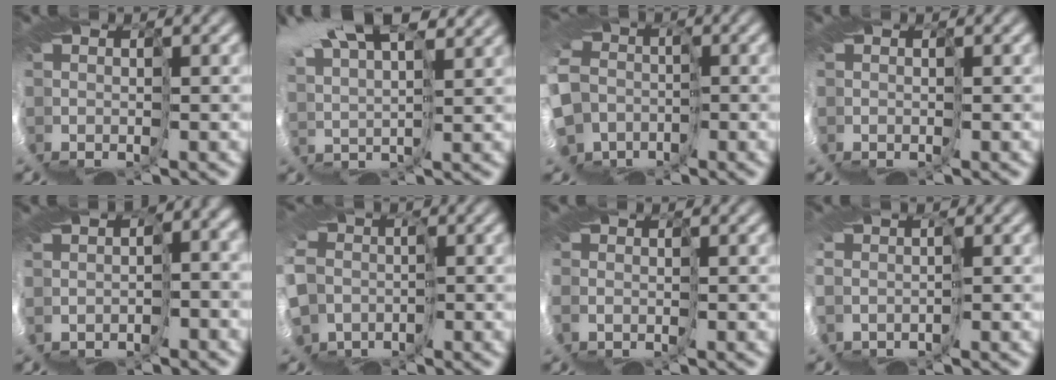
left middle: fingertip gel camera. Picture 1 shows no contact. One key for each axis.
{"total": 9.4, "fx": 8.6, "fy": -2.1, "fz": 3.1, "tx": -0.052, "ty": 0.035, "tz": 0.157}
{"total": 6.3, "fx": -4.5, "fy": 4.3, "fz": 1.1, "tx": -0.059, "ty": -0.026, "tz": -0.054}
{"total": 0.0}
{"total": 3.8, "fx": -1.1, "fy": 1.7, "fz": 3.2, "tx": -0.063, "ty": 0.004, "tz": 0.032}
{"total": 6.9, "fx": -4.5, "fy": 5.1, "fz": 1.2, "tx": -0.060, "ty": -0.025, "tz": -0.069}
{"total": 1.0, "fx": 0.3, "fy": -0.7, "fz": -0.7, "tx": 0.007, "ty": 0.002, "tz": 0.008}
{"total": 1.7, "fx": -0.3, "fy": -1.5, "fz": -0.7, "tx": 0.018, "ty": -0.011, "tz": 0.021}